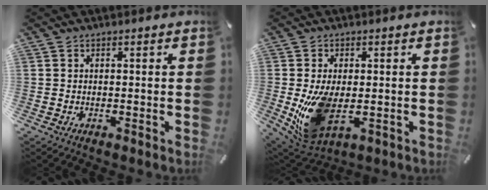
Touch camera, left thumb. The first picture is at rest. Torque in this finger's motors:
{"motor_torque": [0.82, 0.85, 0.85, 0.34, 0.21]}